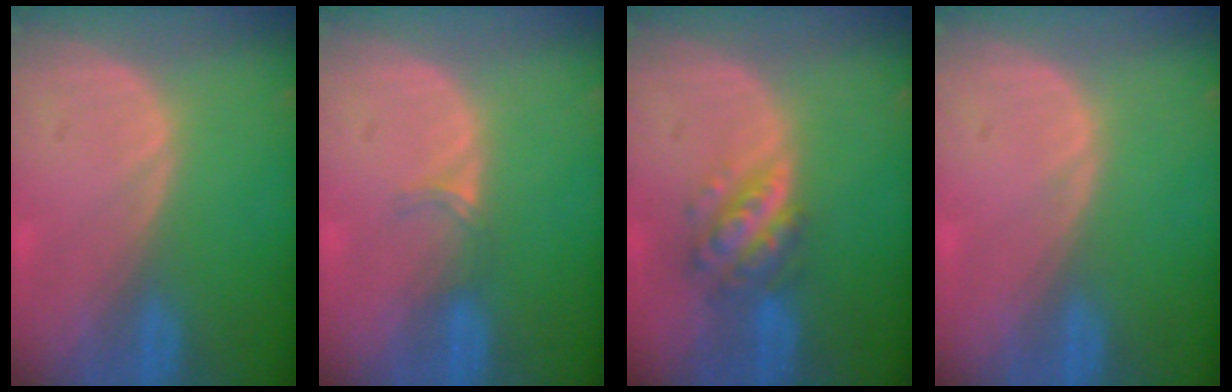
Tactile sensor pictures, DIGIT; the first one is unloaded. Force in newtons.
{"total": 1.9, "press": 1.5, "slide": 1.2}
{"total": 5.9, "press": 5.3, "slide": 2.6}
{"total": 0.5, "press": 0.1, "slide": 0.5}